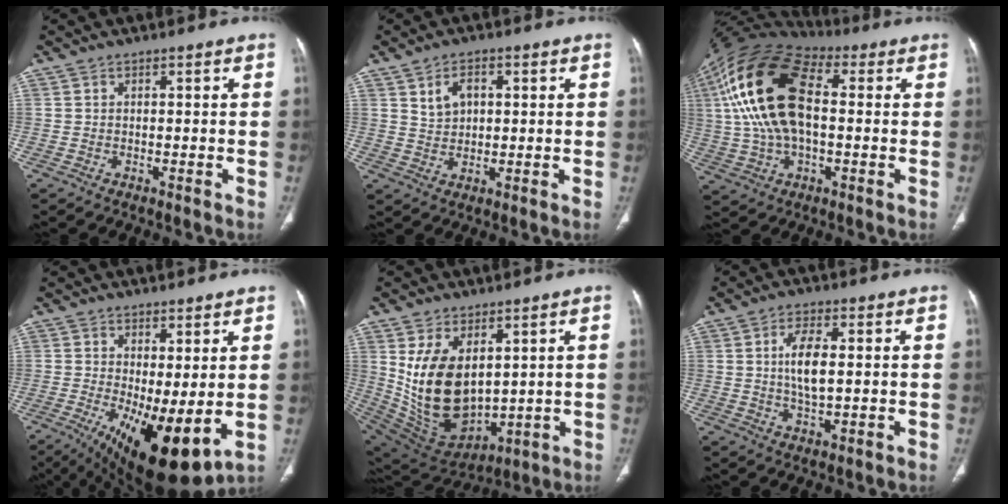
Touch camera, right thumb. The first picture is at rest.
{"total": 4.9, "force": [1.8, 3.2, 3.2], "torque": [-0.043, -0.004, 0.039]}
{"total": 20.7, "force": [2.8, 11.0, 17.3], "torque": [-0.346, 0.022, 0.043]}
{"total": 13.7, "force": [-2.0, 4.9, 12.7], "torque": [-0.206, -0.024, -0.010]}
{"total": 17.2, "force": [3.6, 10.4, 13.2], "torque": [-0.228, -0.025, 0.107]}
{"total": 6.9, "force": [0.8, 2.7, 6.3], "torque": [-0.121, -0.005, 0.013]}